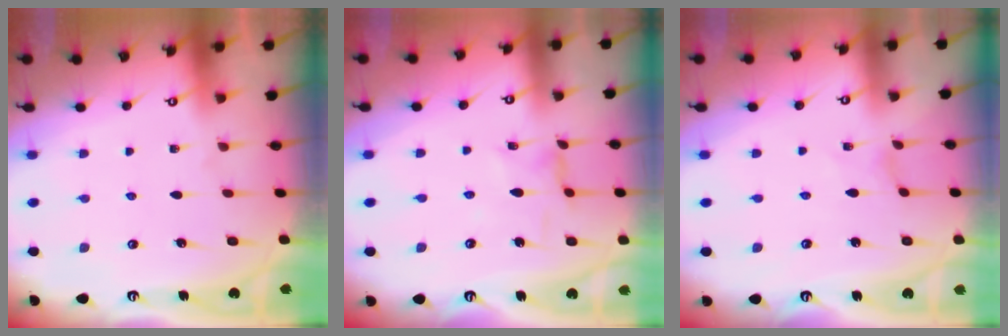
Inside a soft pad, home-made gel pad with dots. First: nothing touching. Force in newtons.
{"total": 2.0, "press": 2.0, "slide": 0.2}
{"total": 0.0}